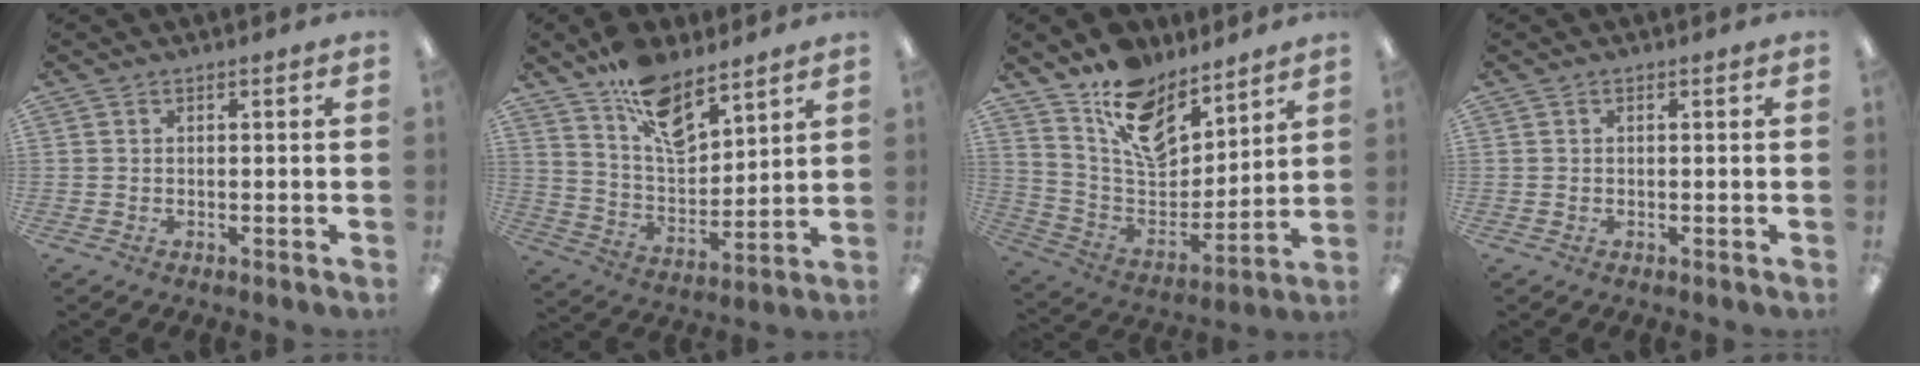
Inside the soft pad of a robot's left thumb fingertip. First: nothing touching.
{"total": 14.0, "force": [10.2, 6.1, 7.2], "torque": [-0.121, -0.061, 0.185]}
{"total": 15.1, "force": [10.7, 8.2, 6.7], "torque": [-0.125, -0.072, 0.200]}
{"total": 0.0}